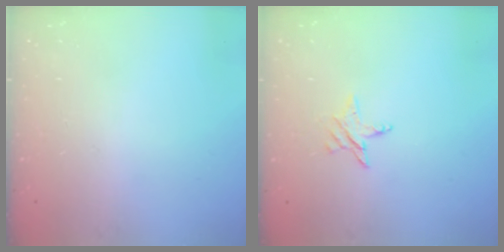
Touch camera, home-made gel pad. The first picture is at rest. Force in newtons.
{"total": 2.7, "press": 2.7, "slide": 0.2}